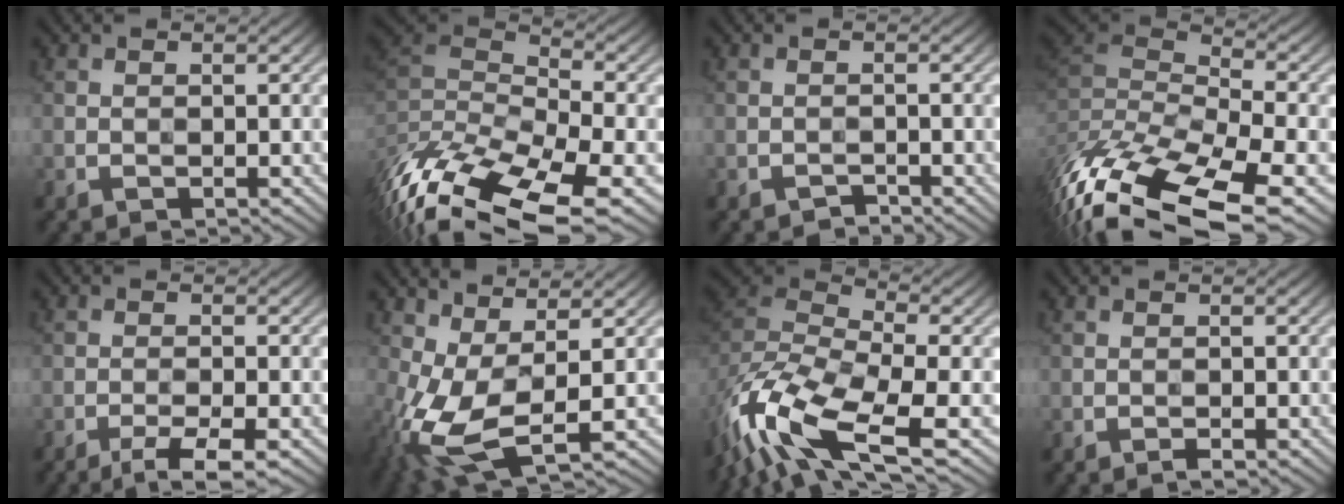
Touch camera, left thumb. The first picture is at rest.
{"total": 15.6, "force": [-8.7, 6.0, 11.4], "torque": [-0.268, -0.005, -0.129]}
{"total": 1.0, "force": [-1.0, 0.2, 0.2], "torque": [-0.001, 0.001, -0.022]}
{"total": 17.2, "force": [-9.7, 6.3, 12.8], "torque": [-0.290, -0.017, -0.122]}
{"total": 4.3, "force": [-2.9, 0.6, 3.2], "torque": [-0.052, 0.001, -0.051]}
{"total": 9.6, "force": [-1.9, 4.2, 8.4], "torque": [-0.211, -0.005, -0.040]}
{"total": 14.4, "force": [-7.9, 6.4, 10.3], "torque": [-0.243, -0.021, -0.150]}
{"total": 0.8, "force": [-0.6, 0.1, 0.5], "torque": [-0.008, 0.000, -0.010]}